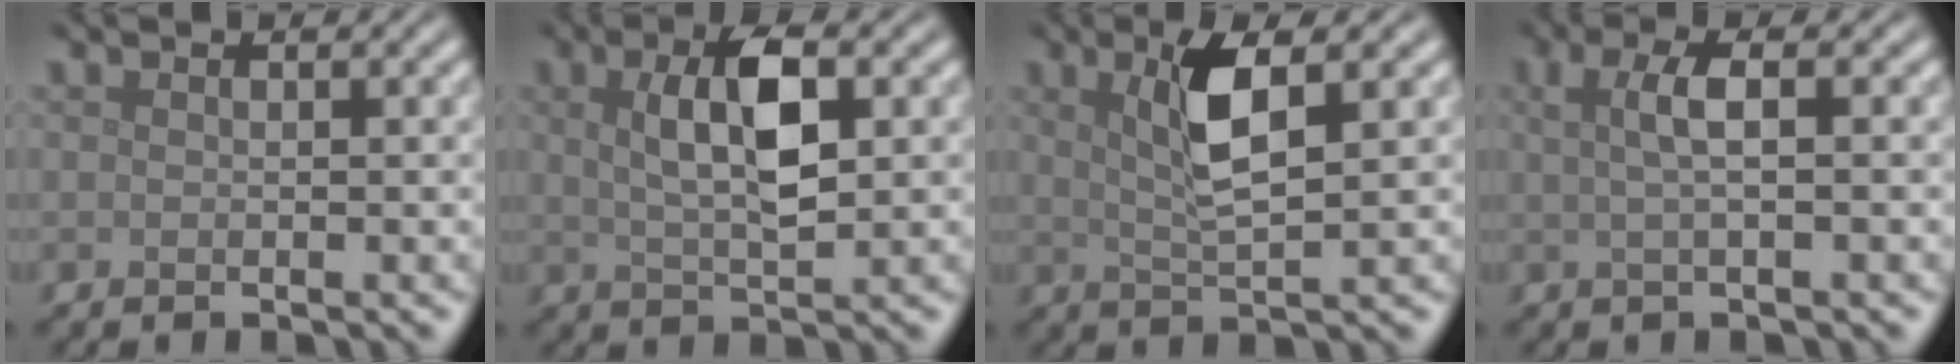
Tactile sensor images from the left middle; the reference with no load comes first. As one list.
[{"total": 5.4, "force": [1.3, 1.9, 4.8], "torque": [-0.092, 0.006, 0.023]}, {"total": 4.3, "force": [1.4, 1.0, 4.0], "torque": [-0.079, 0.002, 0.026]}, {"total": 2.9, "force": [0.5, 0.8, 2.7], "torque": [-0.046, 0.008, 0.006]}]